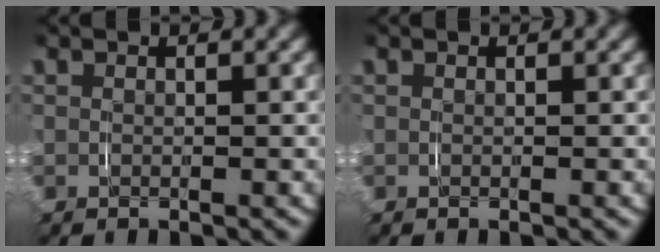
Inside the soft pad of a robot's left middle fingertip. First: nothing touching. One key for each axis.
{"total": 0.0}